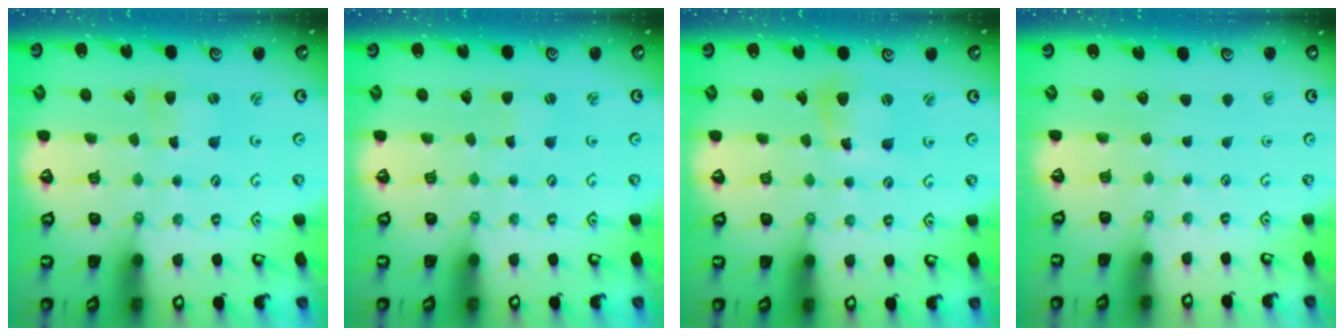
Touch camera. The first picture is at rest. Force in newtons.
{"total": 1.1, "press": 1.1, "slide": 0.2}
{"total": 7.4, "press": 7.3, "slide": 1.1}
{"total": 0.0}